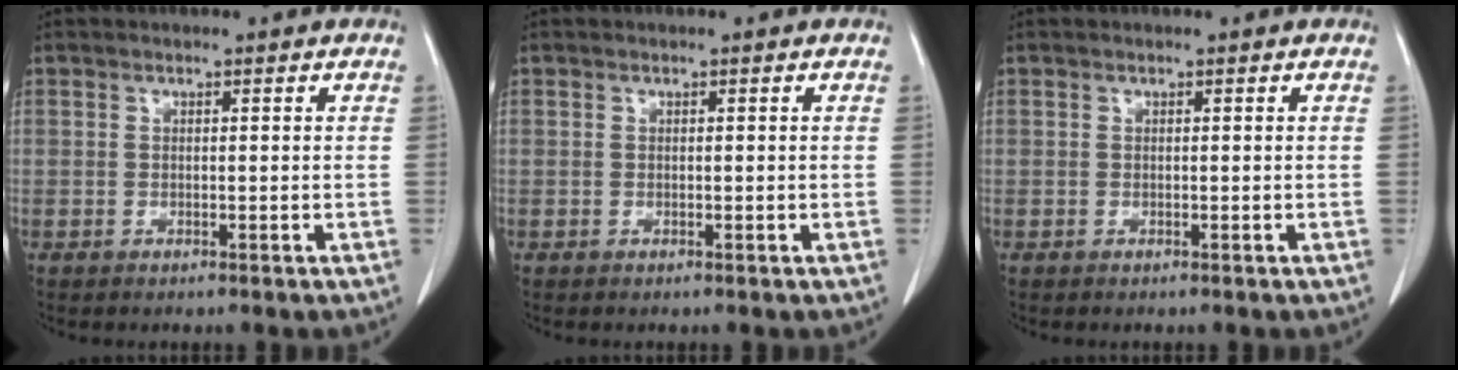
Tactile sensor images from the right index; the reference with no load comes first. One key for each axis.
{"total": 0.0}
{"total": 0.0}